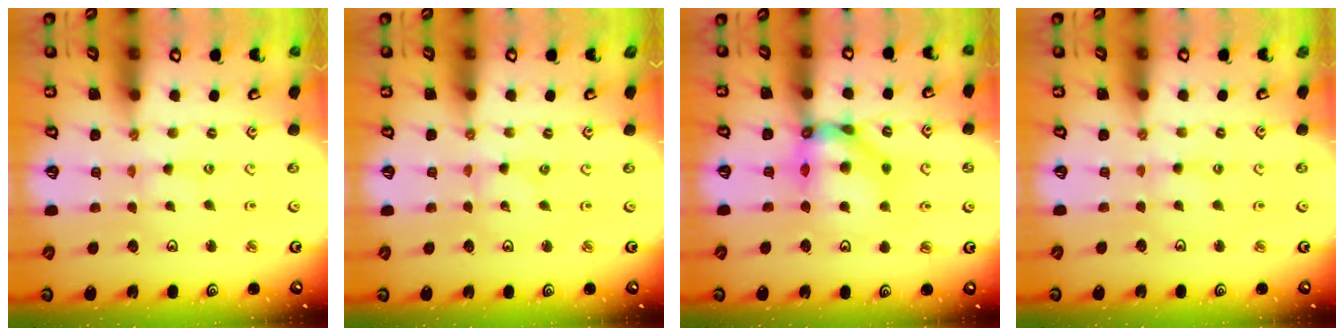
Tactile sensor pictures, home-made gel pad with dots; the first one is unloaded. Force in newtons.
{"total": 0.0}
{"total": 11.1, "press": 11.1, "slide": 1.0}
{"total": 1.8, "press": 1.8, "slide": 0.4}